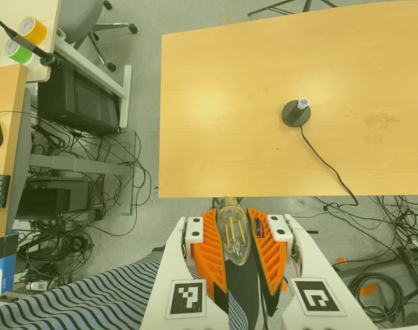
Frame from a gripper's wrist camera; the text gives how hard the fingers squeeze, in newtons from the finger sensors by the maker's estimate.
{"total": 21.8, "left": 24.4, "right": 19.2}